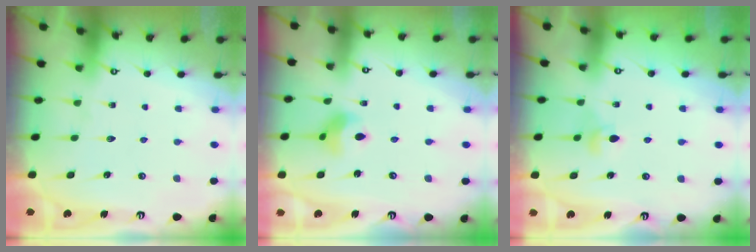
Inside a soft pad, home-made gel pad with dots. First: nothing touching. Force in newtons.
{"total": 6.5, "press": 6.5, "slide": 0.6}
{"total": 4.3, "press": 4.3, "slide": 0.7}